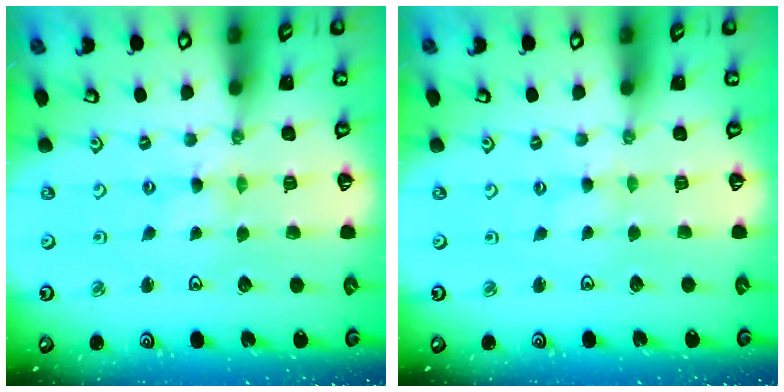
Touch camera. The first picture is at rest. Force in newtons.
{"total": 0.5, "press": 0.5, "slide": 0.2}